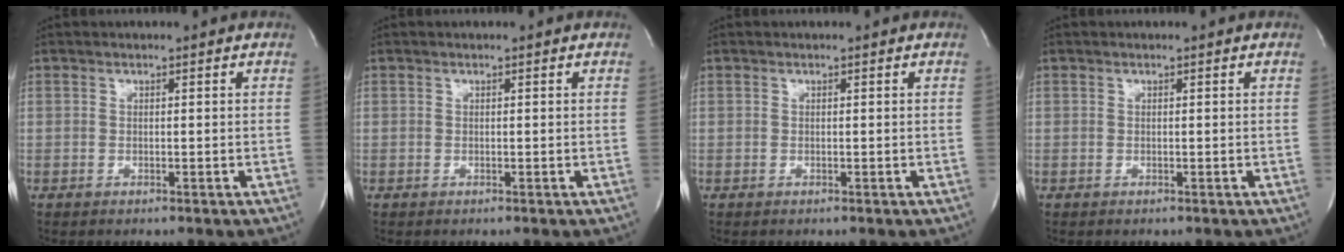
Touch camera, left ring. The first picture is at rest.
{"total": 0.0}
{"total": 0.0}
{"total": 0.0}